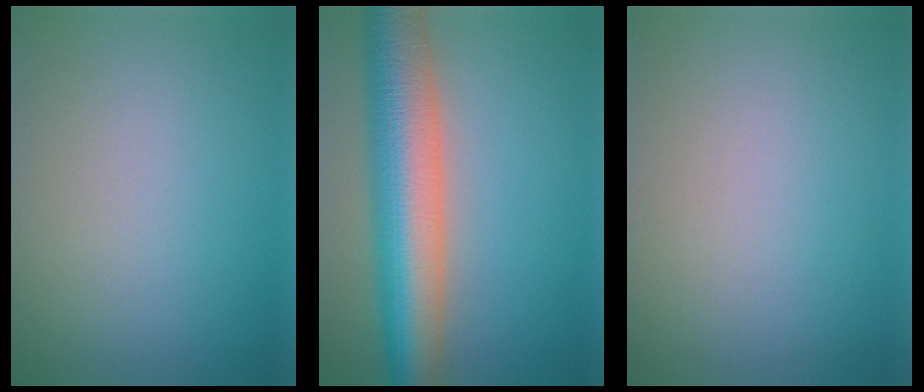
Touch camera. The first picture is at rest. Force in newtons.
{"total": 11.0, "press": 11.0, "slide": 0.3}
{"total": 0.0}